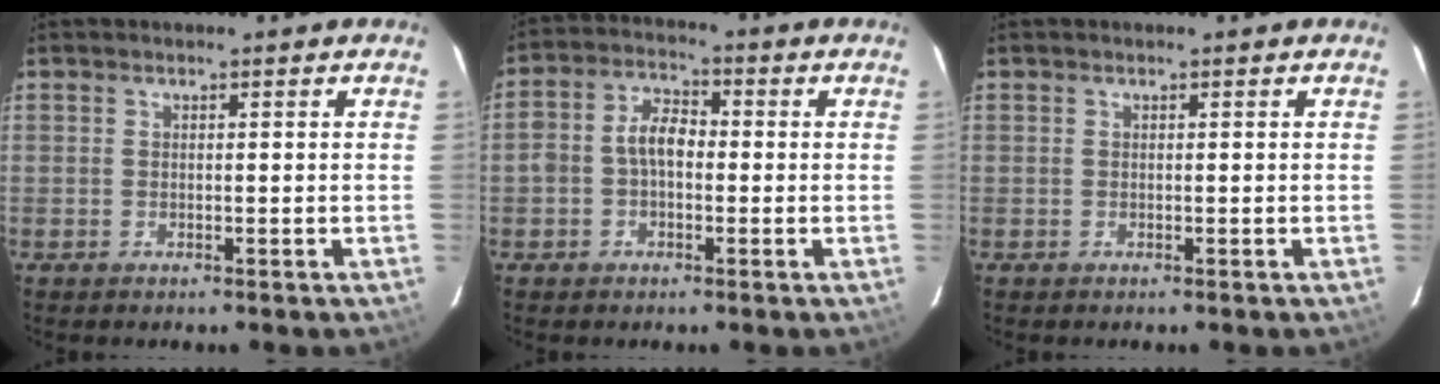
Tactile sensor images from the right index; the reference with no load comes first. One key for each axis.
{"total": 5.9, "fx": -0.8, "fy": 4.0, "fz": 4.4, "tx": -0.085, "ty": 0.021, "tz": -0.014}
{"total": 0.0}